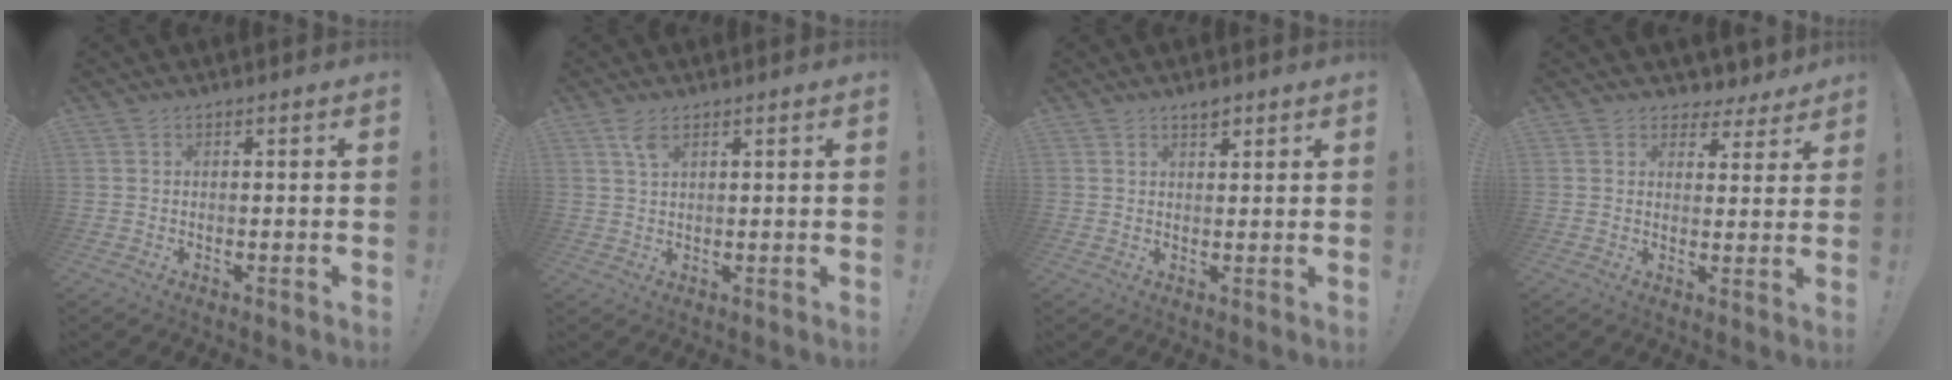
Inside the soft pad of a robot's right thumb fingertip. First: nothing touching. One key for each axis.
{"total": 3.7, "fx": 2.1, "fy": 1.5, "fz": 2.6, "tx": -0.054, "ty": -0.003, "tz": 0.039}
{"total": 2.3, "fx": 1.8, "fy": 0.7, "fz": 1.3, "tx": -0.010, "ty": -0.012, "tz": 0.027}
{"total": 4.6, "fx": 3.6, "fy": 2.7, "fz": 0.7, "tx": 0.006, "ty": -0.037, "tz": 0.064}